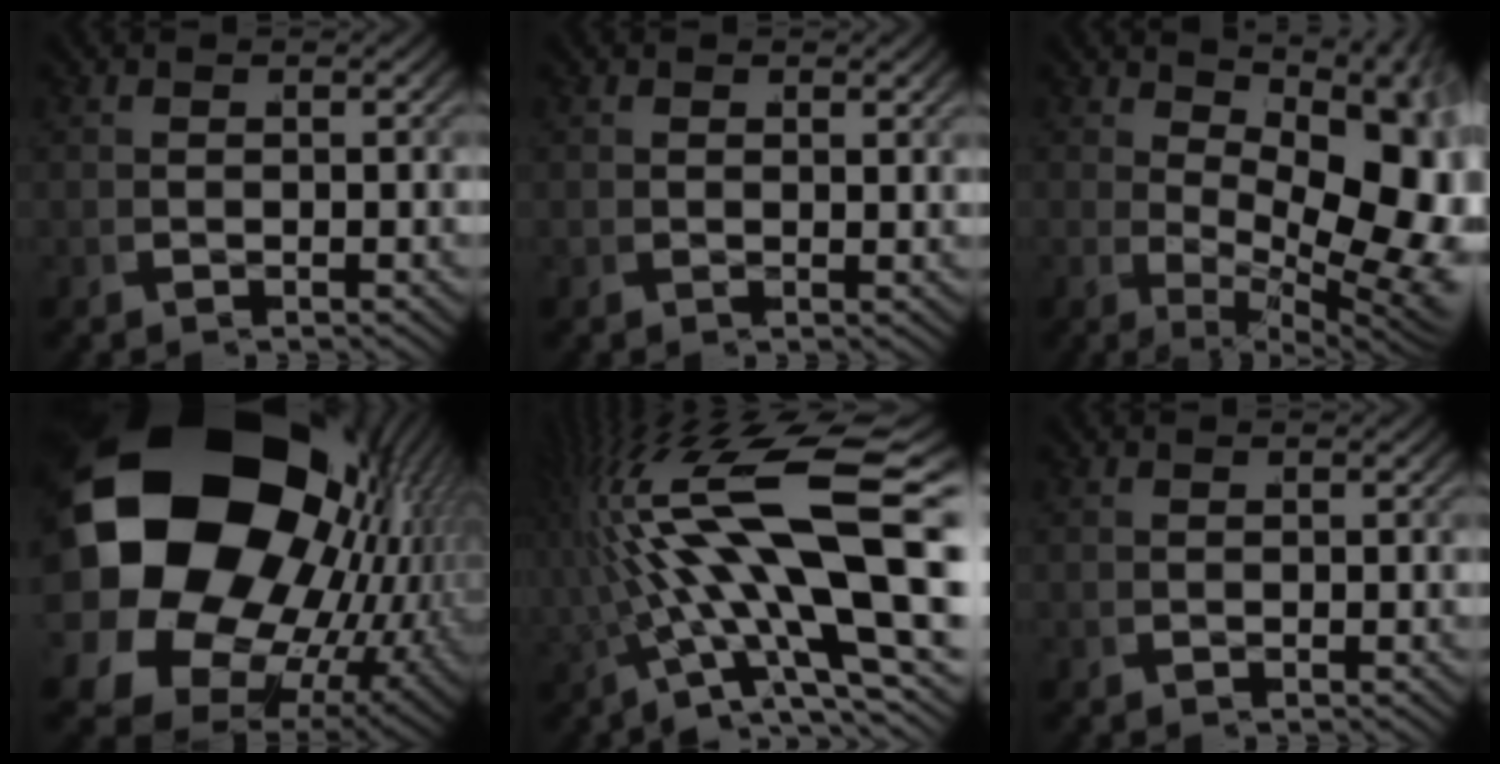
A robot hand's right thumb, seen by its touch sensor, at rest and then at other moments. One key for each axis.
{"total": 0.7, "fx": 0.5, "fy": 0.4, "fz": 0.2, "tx": -0.012, "ty": -0.002, "tz": 0.008}
{"total": 10.8, "fx": 0.5, "fy": 5.5, "fz": 9.3, "tx": -0.143, "ty": -0.050, "tz": 0.040}
{"total": 31.3, "fx": 1.4, "fy": 22.4, "fz": 21.8, "tx": -0.401, "ty": -0.043, "tz": 0.025}
{"total": 12.3, "fx": 1.2, "fy": 4.4, "fz": 11.5, "tx": -0.226, "ty": -0.005, "tz": 0.035}
{"total": 0.0}